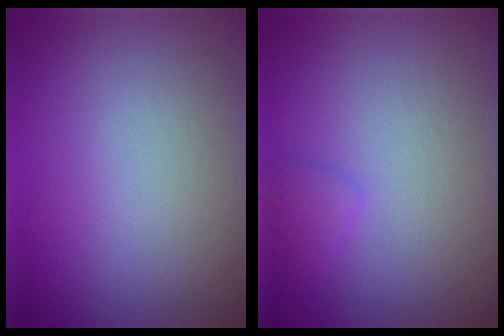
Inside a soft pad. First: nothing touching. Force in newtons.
{"total": 1.1, "press": 1.1, "slide": 0.1}